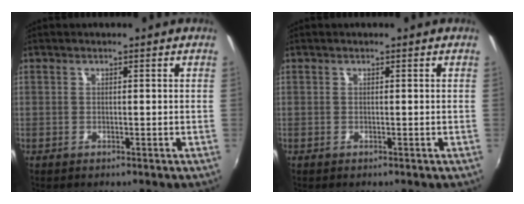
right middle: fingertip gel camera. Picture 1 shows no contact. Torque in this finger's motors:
{"motor_torque": [0.00, -0.01, -0.01, 0.00]}